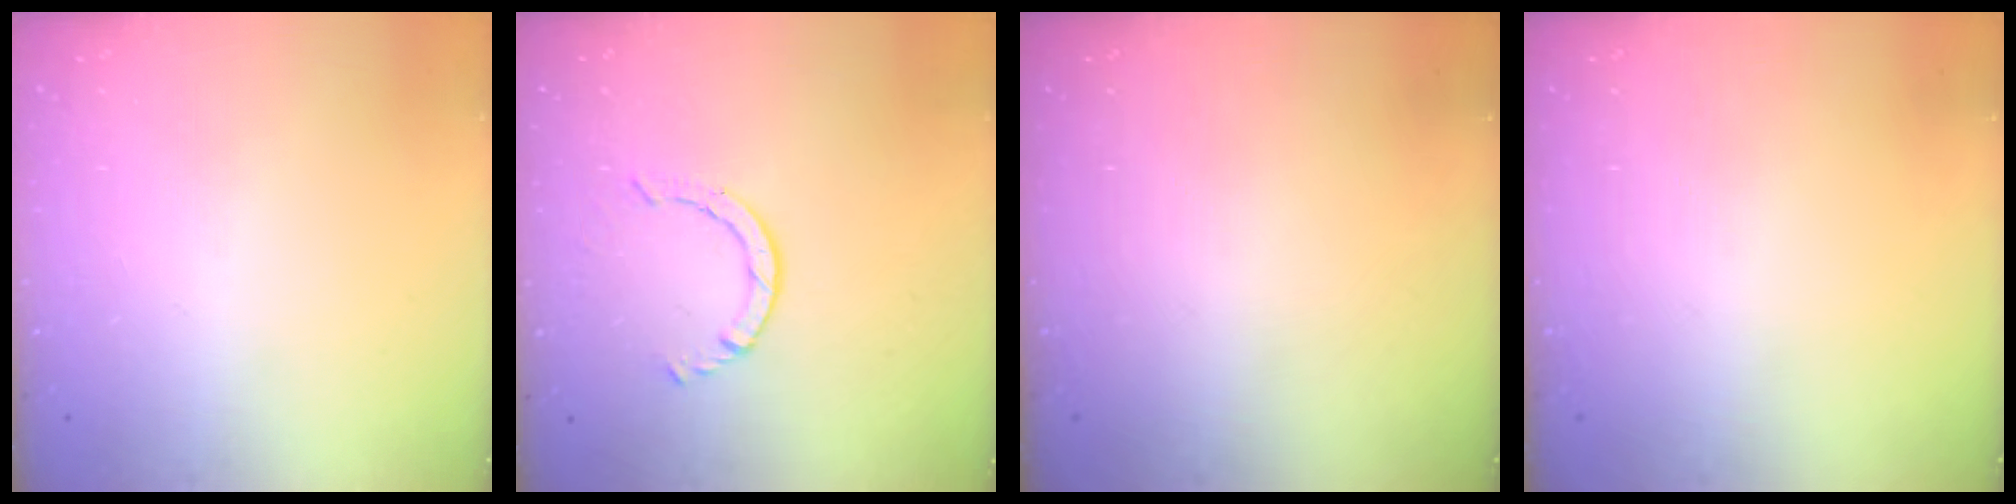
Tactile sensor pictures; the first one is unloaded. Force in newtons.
{"total": 2.5, "press": 2.5, "slide": 0.3}
{"total": 0.0}
{"total": 0.0}